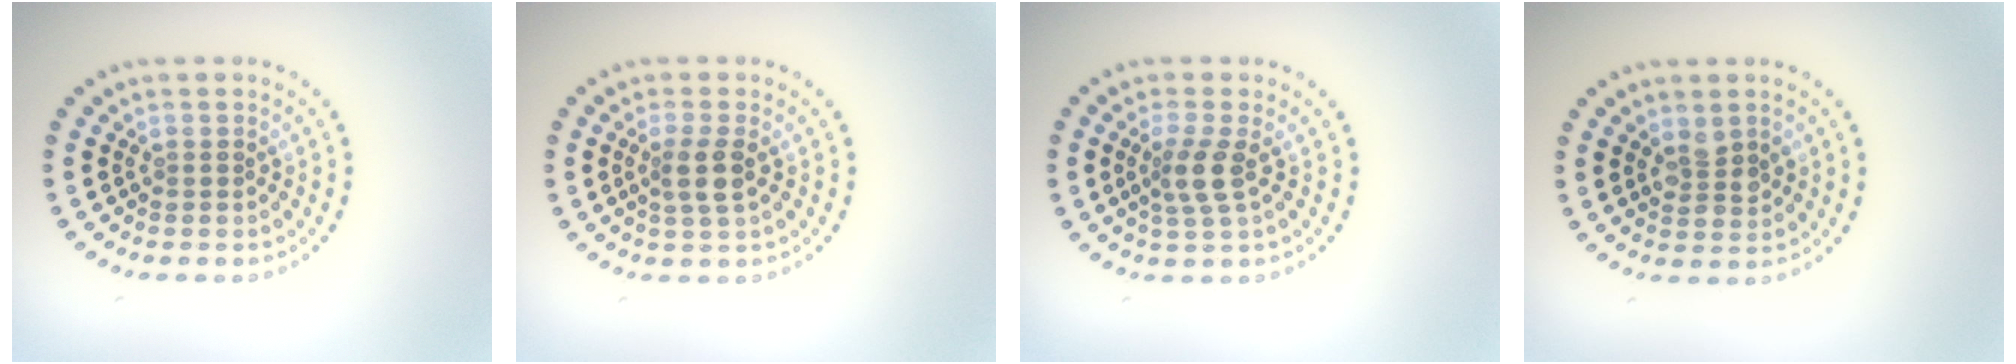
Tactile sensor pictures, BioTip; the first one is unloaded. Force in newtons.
{"total": 2.3, "press": 2.1, "slide": 1.1}
{"total": 2.5, "press": 2.0, "slide": 1.6}
{"total": 2.2, "press": 2.1, "slide": 0.4}